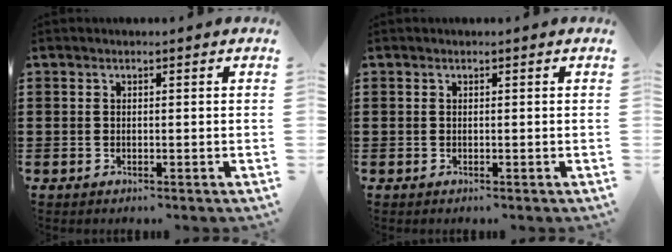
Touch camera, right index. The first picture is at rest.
{"total": 0.0}